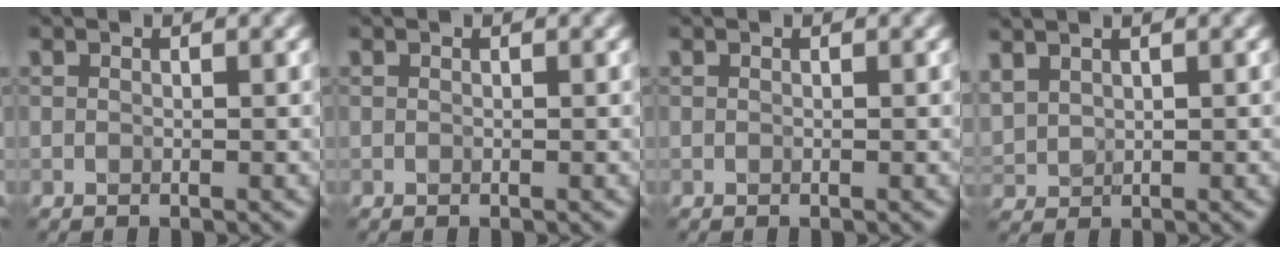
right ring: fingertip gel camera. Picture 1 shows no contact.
{"total": 0.0}
{"total": 0.0}
{"total": 1.9, "force": [1.5, 0.9, 0.7], "torque": [-0.020, 0.006, 0.039]}